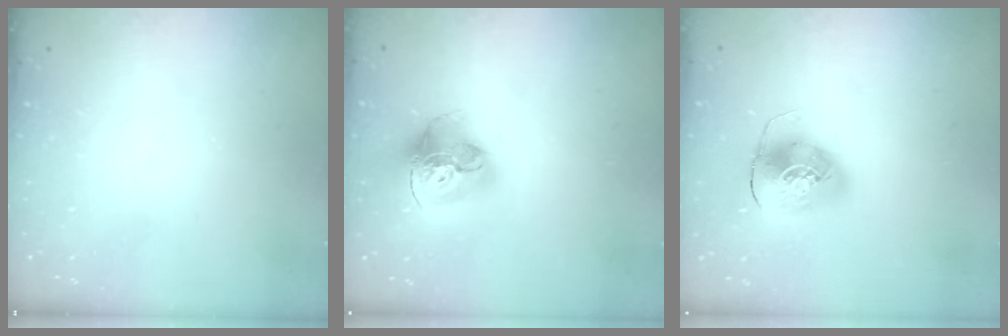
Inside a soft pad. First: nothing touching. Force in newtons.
{"total": 17.8, "press": 17.8, "slide": 1.6}
{"total": 9.5, "press": 9.4, "slide": 1.5}